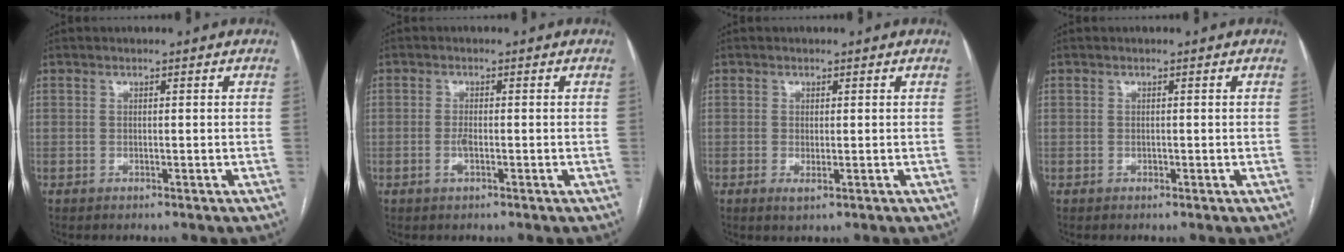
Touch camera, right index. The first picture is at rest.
{"total": 1.8, "force": [-0.6, 0.3, 1.7], "torque": [-0.037, -0.003, -0.012]}
{"total": 1.6, "force": [-0.5, 0.5, 1.4], "torque": [-0.023, -0.004, -0.004]}
{"total": 0.0}